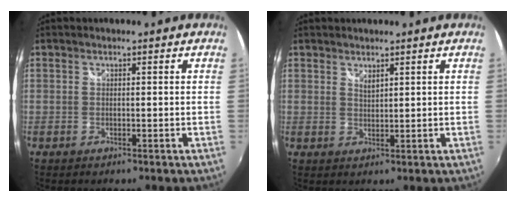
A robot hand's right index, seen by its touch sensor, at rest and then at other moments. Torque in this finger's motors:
{"motor_torque": [-0.24, -0.02, -0.05, 0.01]}